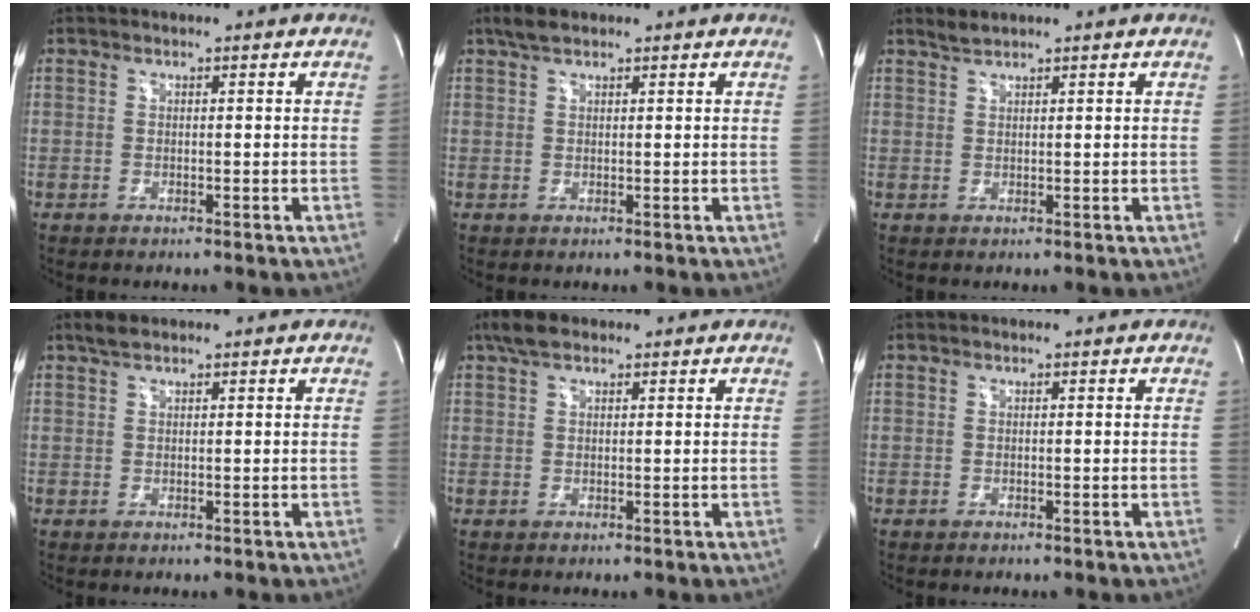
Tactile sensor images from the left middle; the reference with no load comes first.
{"total": 2.6, "force": [2.0, 0.9, 1.5], "torque": [-0.034, 0.013, 0.038]}
{"total": 1.3, "force": [1.3, -0.2, 0.2], "torque": [-0.007, 0.006, 0.031]}
{"total": 1.8, "force": [1.4, 0.5, 0.9], "torque": [-0.025, 0.012, 0.030]}
{"total": 3.4, "force": [2.4, 1.4, 1.9], "torque": [-0.045, 0.019, 0.046]}
{"total": 0.0}